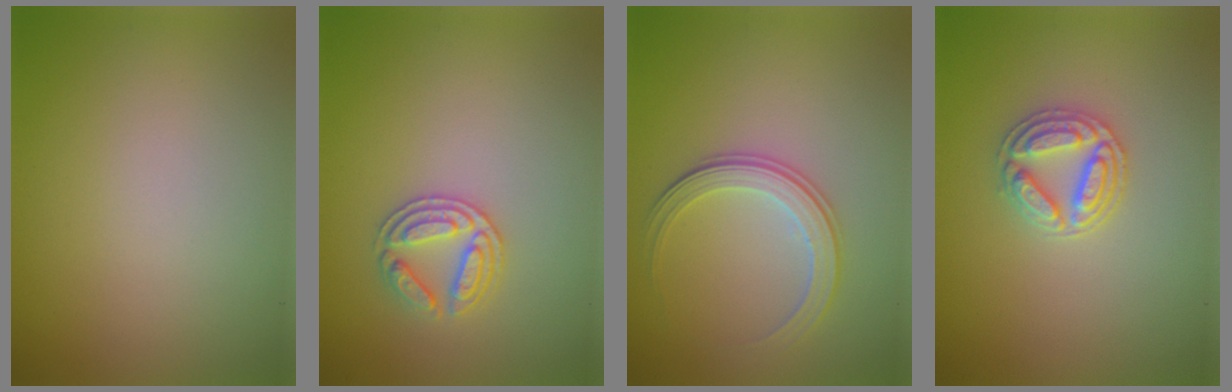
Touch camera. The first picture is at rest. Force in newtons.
{"total": 2.8, "press": 2.7, "slide": 0.6}
{"total": 2.9, "press": 2.7, "slide": 1.0}
{"total": 3.1, "press": 3.0, "slide": 0.7}